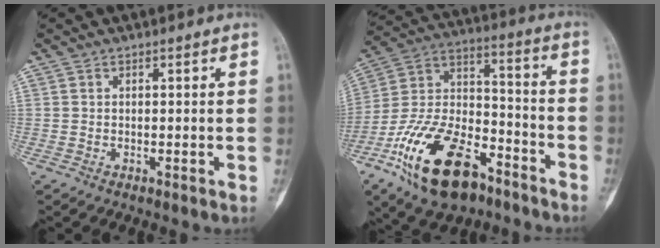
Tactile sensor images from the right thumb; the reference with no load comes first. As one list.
[{"total": 23.4, "force": [-13.2, 11.8, 15.2], "torque": [-0.295, 0.069, -0.236]}]